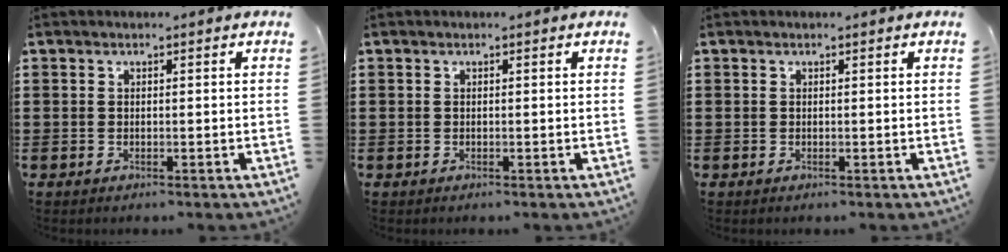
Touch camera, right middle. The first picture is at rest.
{"total": 0.0}
{"total": 0.0}